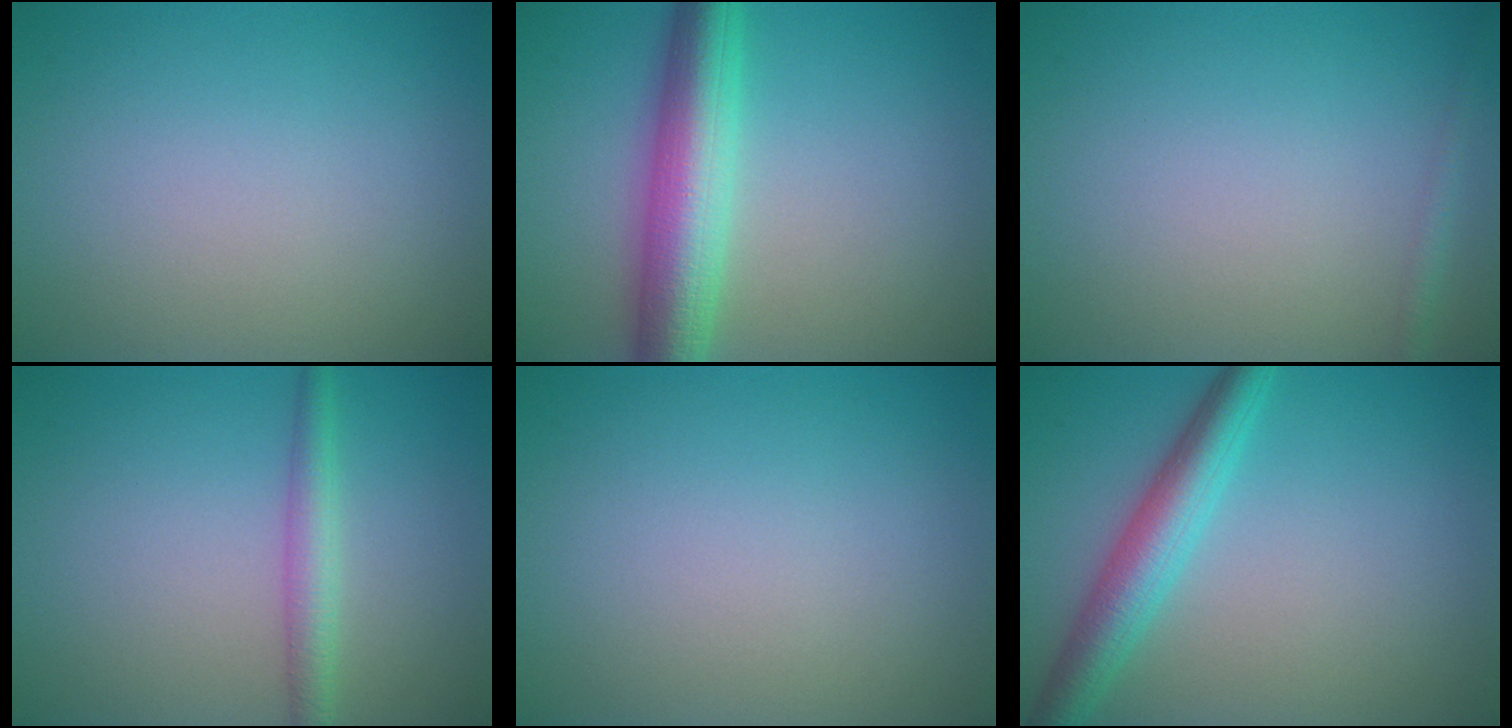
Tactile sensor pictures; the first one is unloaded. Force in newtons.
{"total": 7.1, "press": 7.1, "slide": 0.1}
{"total": 0.9, "press": 0.9, "slide": 0.1}
{"total": 2.4, "press": 2.4, "slide": 0.0}
{"total": 0.0}
{"total": 4.6, "press": 4.6, "slide": 0.2}